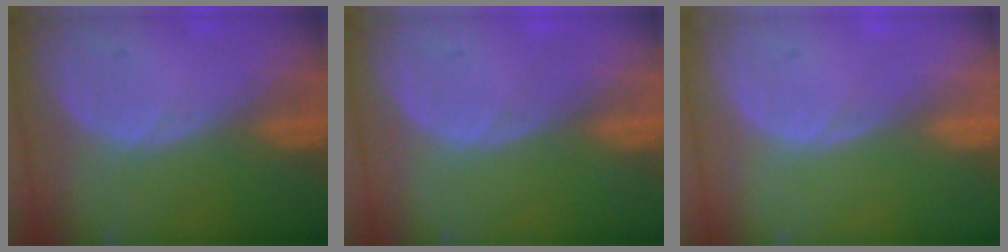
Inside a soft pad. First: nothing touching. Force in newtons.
{"total": 0.0}
{"total": 0.0}